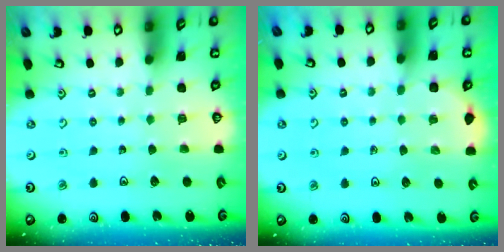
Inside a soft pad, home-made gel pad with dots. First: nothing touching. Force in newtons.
{"total": 3.3, "press": 3.0, "slide": 1.5}